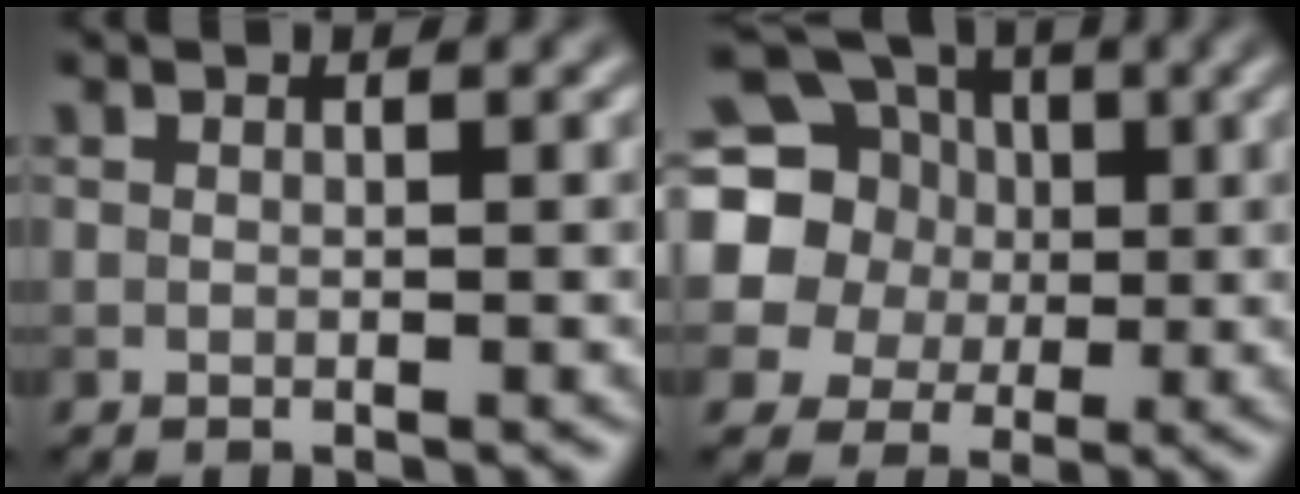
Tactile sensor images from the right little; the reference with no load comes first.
{"total": 14.8, "force": [3.1, 13.4, 5.5], "torque": [-0.157, 0.029, 0.032]}